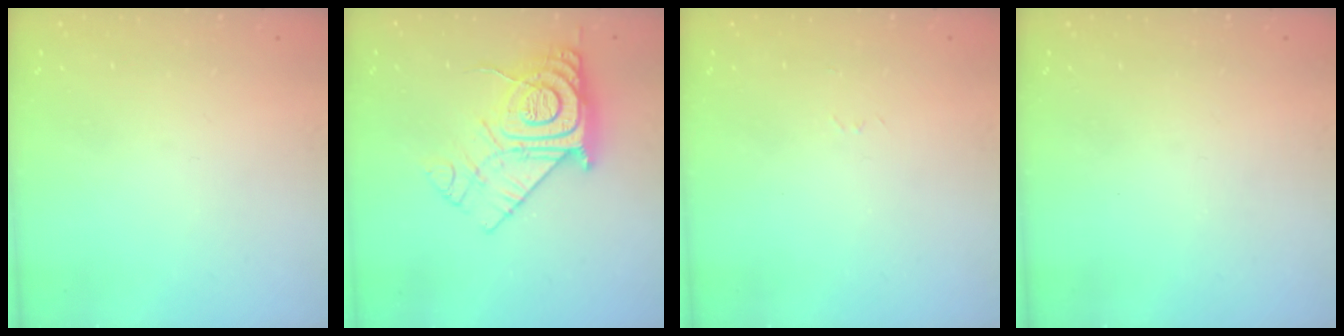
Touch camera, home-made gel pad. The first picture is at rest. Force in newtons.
{"total": 14.8, "press": 14.7, "slide": 1.3}
{"total": 2.6, "press": 2.6, "slide": 0.4}
{"total": 0.0}